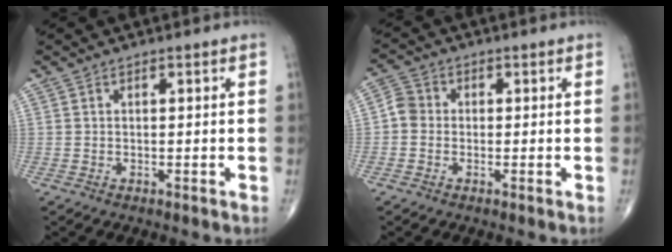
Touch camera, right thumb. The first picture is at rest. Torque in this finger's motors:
{"motor_torque": [-0.17, 0.17, 0.09, -0.06, 0.02]}